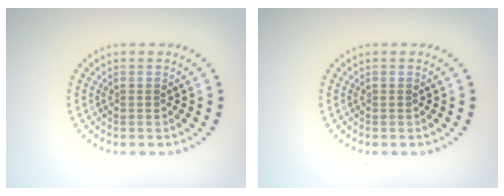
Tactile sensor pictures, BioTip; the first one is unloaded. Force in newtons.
{"total": 0.0}